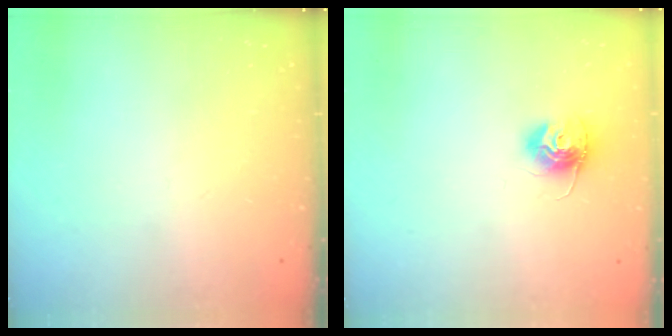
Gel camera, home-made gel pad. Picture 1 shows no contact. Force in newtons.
{"total": 11.2, "press": 11.2, "slide": 0.7}